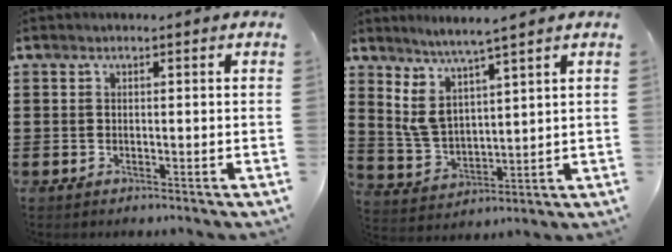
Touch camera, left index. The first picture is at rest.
{"total": 6.1, "force": [4.2, 1.7, 4.0], "torque": [-0.099, -0.018, 0.073]}